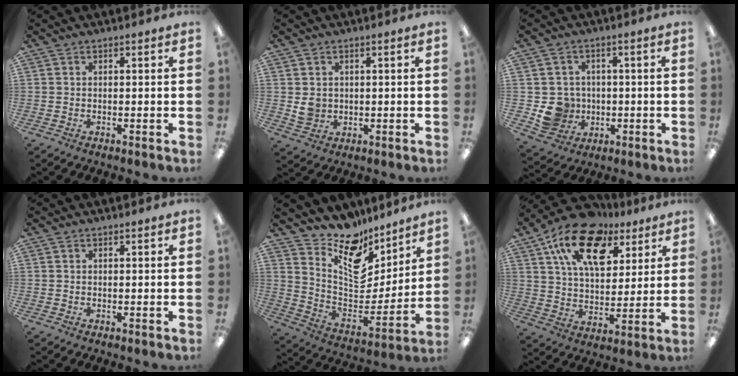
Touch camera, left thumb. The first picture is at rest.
{"total": 3.8, "force": [0.7, 3.5, 1.4], "torque": [-0.014, 0.001, 0.013]}
{"total": 7.6, "force": [-1.0, 7.4, 1.6], "torque": [-0.049, 0.007, -0.009]}
{"total": 0.0}
{"total": 14.8, "force": [11.6, 7.3, 5.7], "torque": [-0.105, -0.110, 0.209]}
{"total": 18.5, "force": [10.3, 10.4, 11.3], "torque": [-0.193, -0.038, 0.182]}